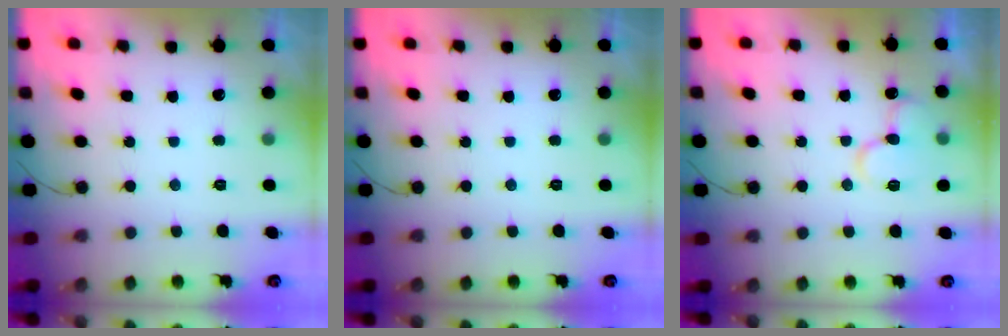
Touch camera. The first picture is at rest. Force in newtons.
{"total": 0.0}
{"total": 11.8, "press": 11.7, "slide": 1.4}